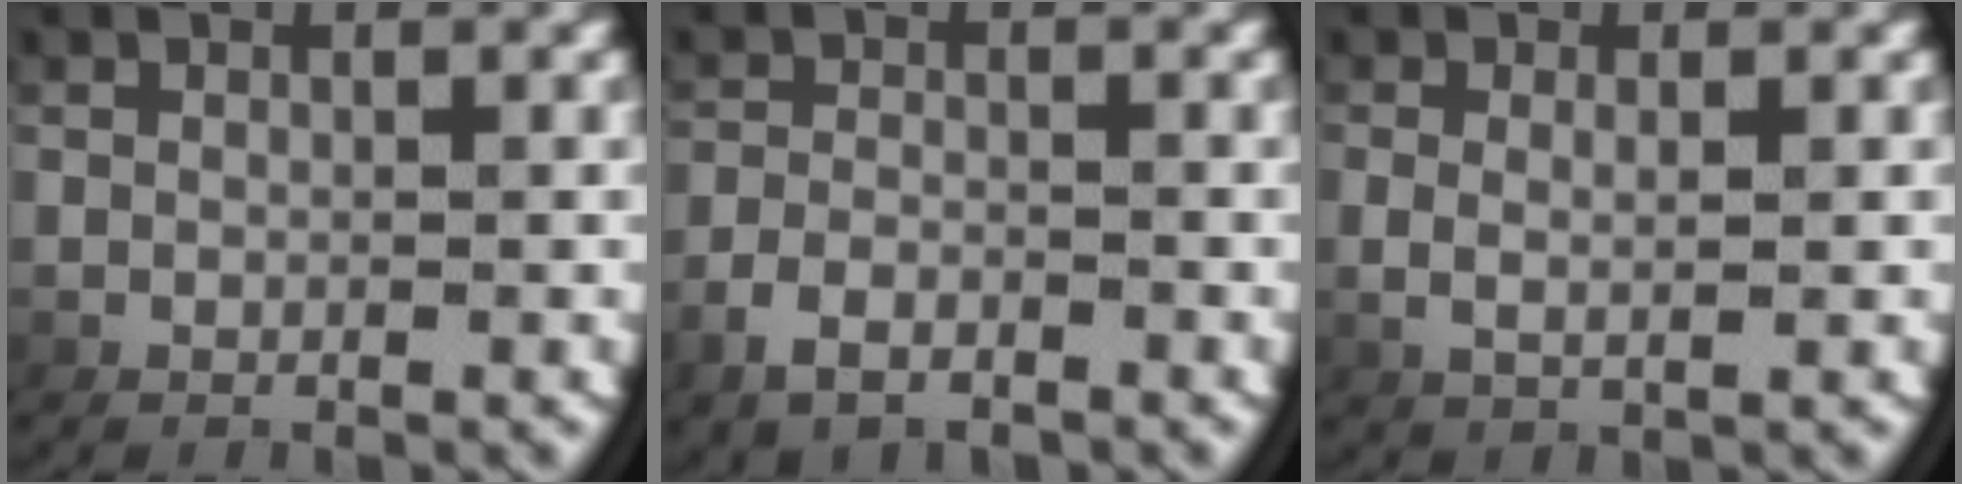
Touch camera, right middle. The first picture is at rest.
{"total": 2.3, "force": [-1.9, 0.9, 1.1], "torque": [-0.025, -0.003, -0.028]}
{"total": 1.6, "force": [0.4, 0.4, 1.5], "torque": [-0.044, -0.014, 0.022]}